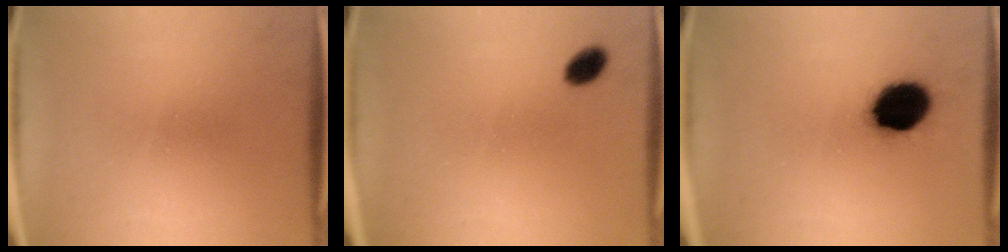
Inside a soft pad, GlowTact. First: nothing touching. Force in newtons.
{"total": 3.1}
{"total": 13.0}